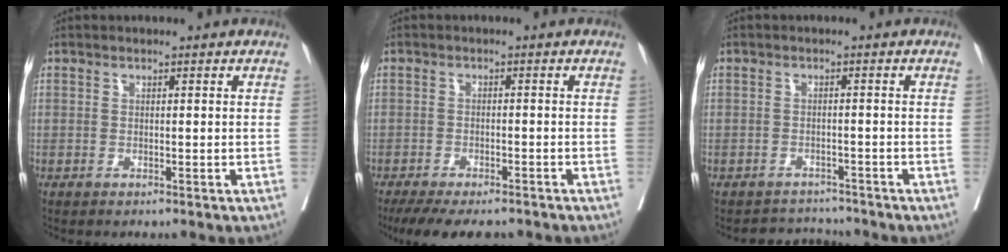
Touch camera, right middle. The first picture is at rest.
{"total": 10.3, "force": [-8.5, 3.7, 4.4], "torque": [-0.064, -0.008, -0.119]}
{"total": 3.3, "force": [-3.0, 0.6, -1.1], "torque": [0.018, 0.005, -0.047]}